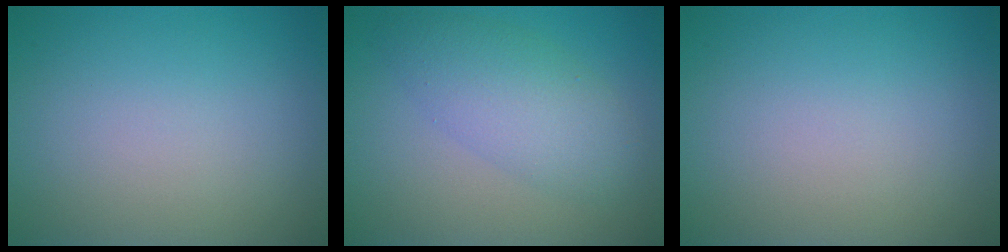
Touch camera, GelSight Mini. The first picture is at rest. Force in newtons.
{"total": 4.7, "press": 4.7, "slide": 0.2}
{"total": 0.0}